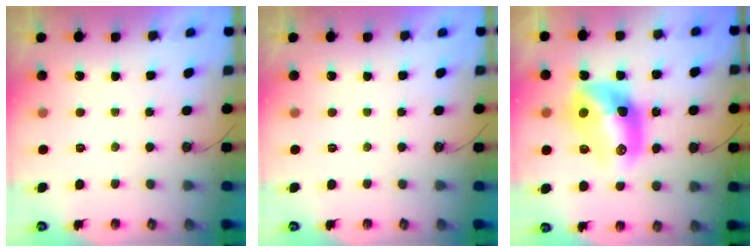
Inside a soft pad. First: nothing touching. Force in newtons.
{"total": 0.0}
{"total": 14.1, "press": 14.1, "slide": 1.0}